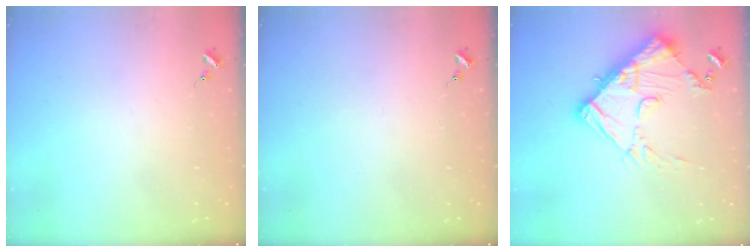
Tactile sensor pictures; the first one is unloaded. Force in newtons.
{"total": 0.0}
{"total": 16.0, "press": 15.9, "slide": 1.7}